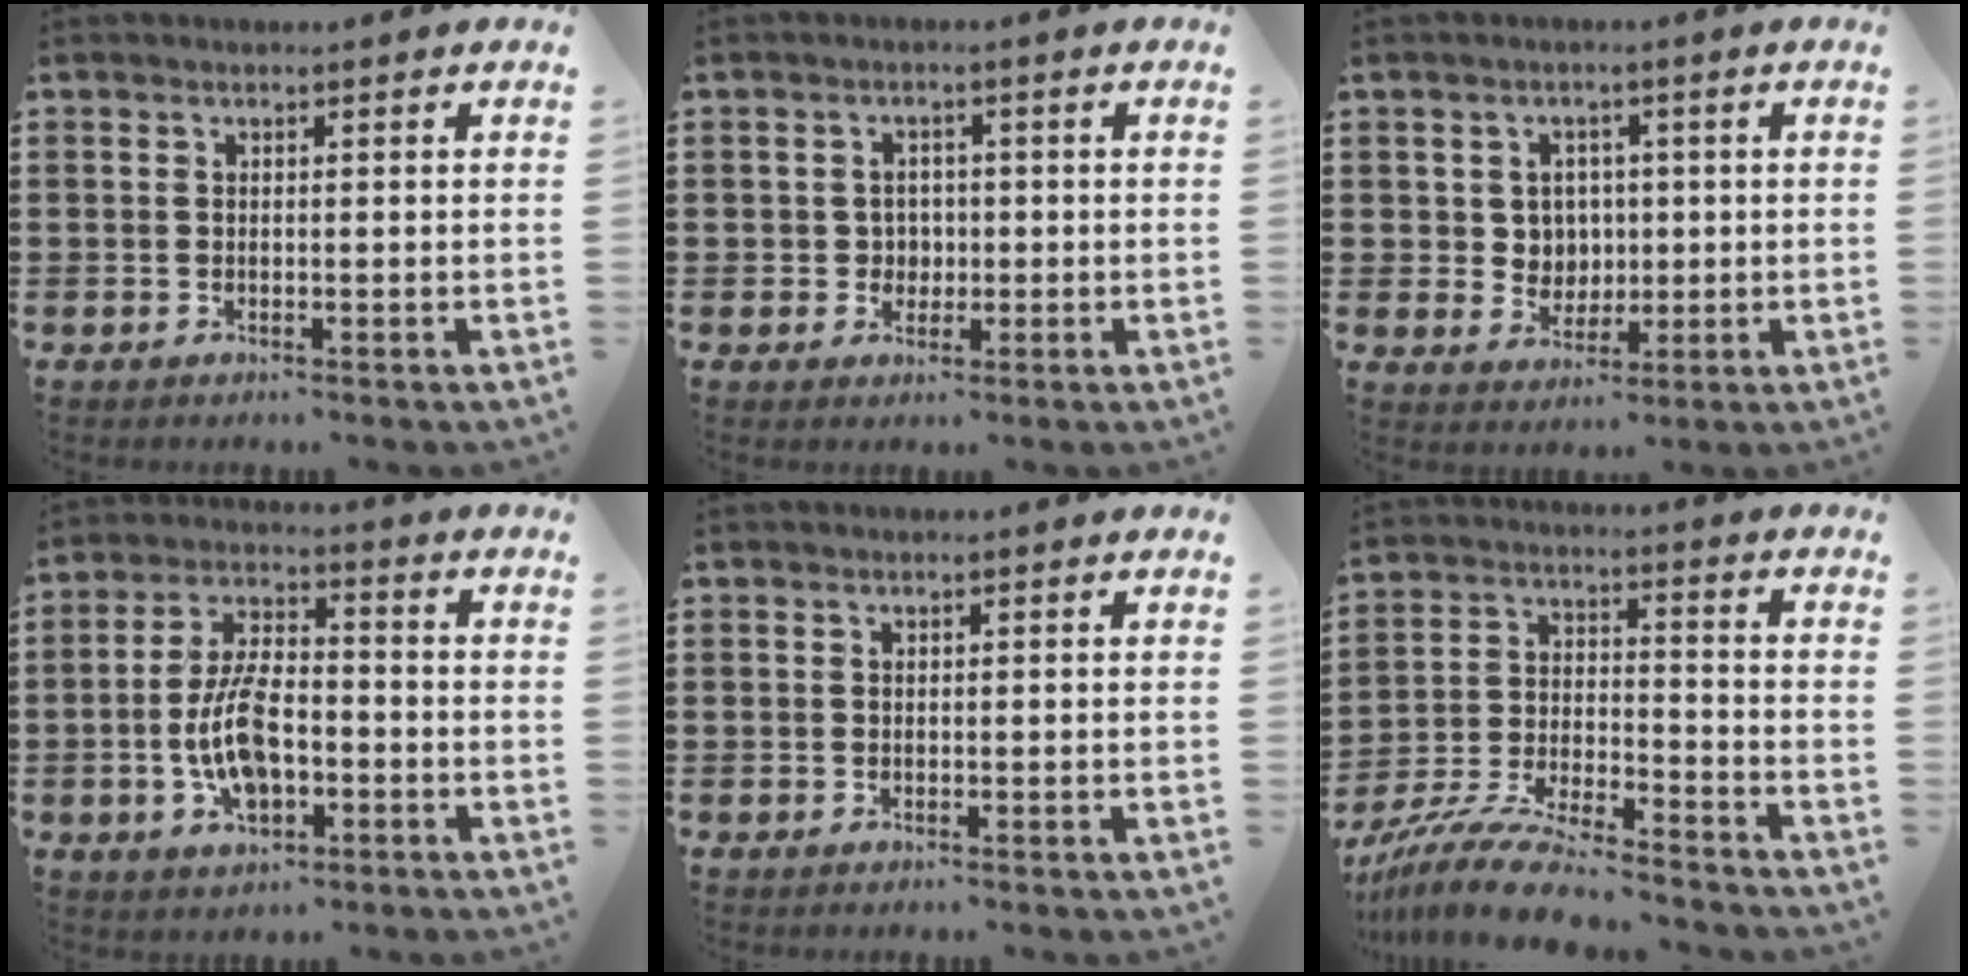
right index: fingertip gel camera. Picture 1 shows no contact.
{"total": 2.6, "force": [-0.3, 2.6, 0.6], "torque": [-0.022, 0.009, -0.011]}
{"total": 4.0, "force": [0.8, 3.8, 0.8], "torque": [-0.028, 0.009, 0.010]}
{"total": 9.2, "force": [-2.4, 4.4, 7.8], "torque": [-0.172, 0.000, -0.047]}
{"total": 0.0}
{"total": 9.9, "force": [-9.2, 0.8, 3.7], "torque": [-0.083, 0.009, -0.182]}